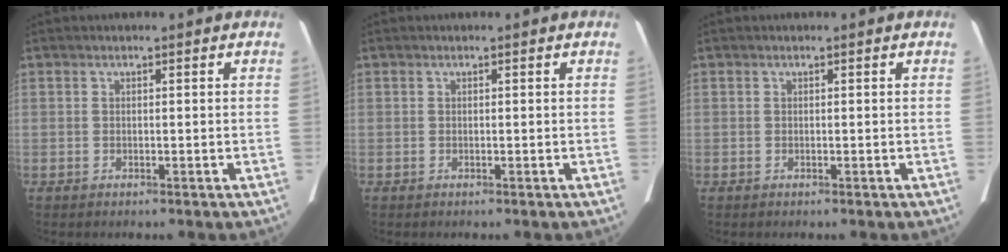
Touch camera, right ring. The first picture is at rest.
{"total": 0.0}
{"total": 0.0}